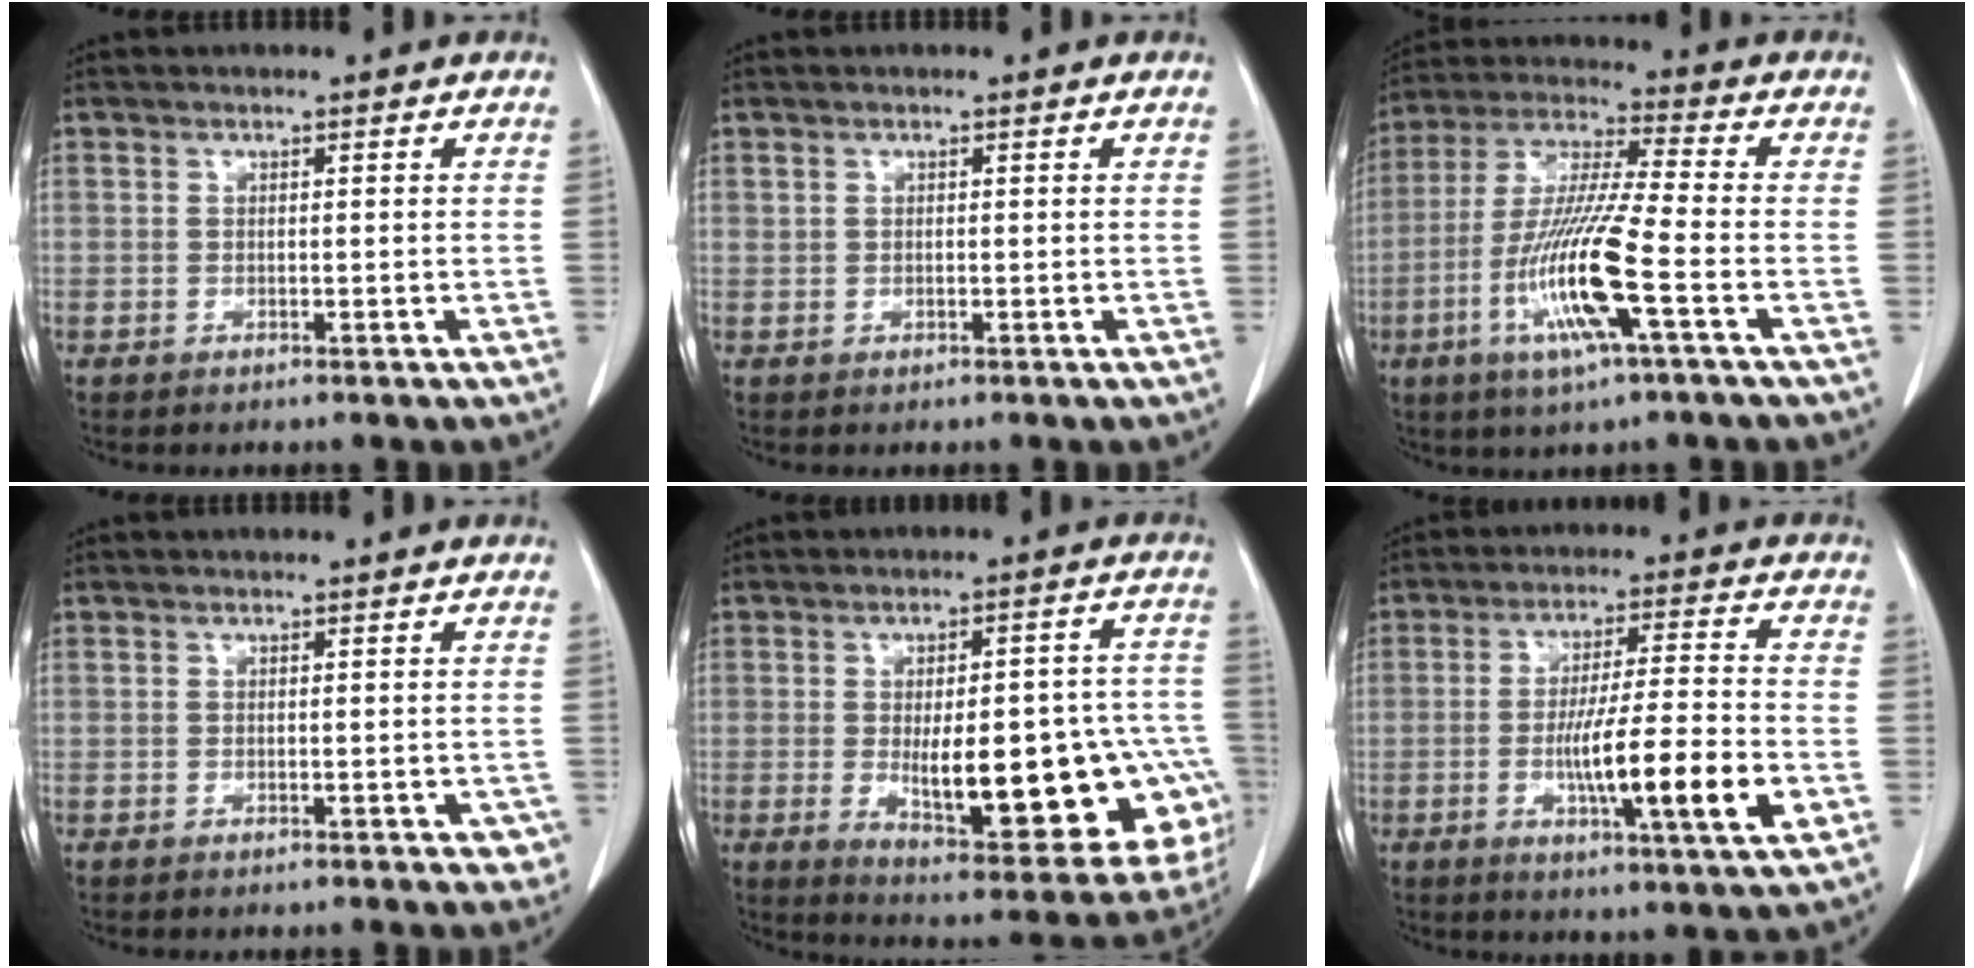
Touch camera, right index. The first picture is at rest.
{"total": 0.0}
{"total": 14.4, "force": [-4.9, 0.1, 13.6], "torque": [-0.281, -0.014, -0.098]}
{"total": 2.8, "force": [-1.2, 1.1, 2.2], "torque": [-0.016, 0.002, -0.012]}
{"total": 24.1, "force": [-5.2, 8.2, 22.1], "torque": [-0.213, 0.018, -0.042]}
{"total": 14.3, "force": [-3.6, 0.6, 13.8], "torque": [-0.232, -0.014, -0.062]}